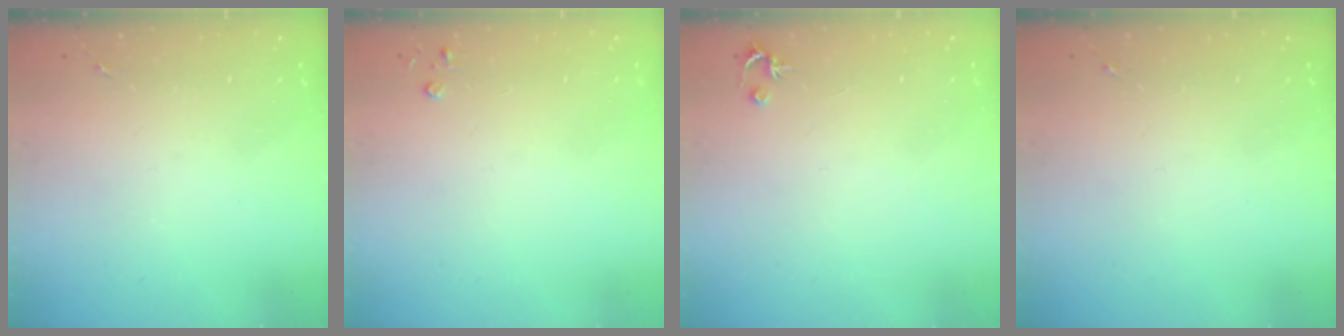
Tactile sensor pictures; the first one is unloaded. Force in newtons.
{"total": 2.2, "press": 2.2, "slide": 0.3}
{"total": 2.5, "press": 2.5, "slide": 0.2}
{"total": 0.0}